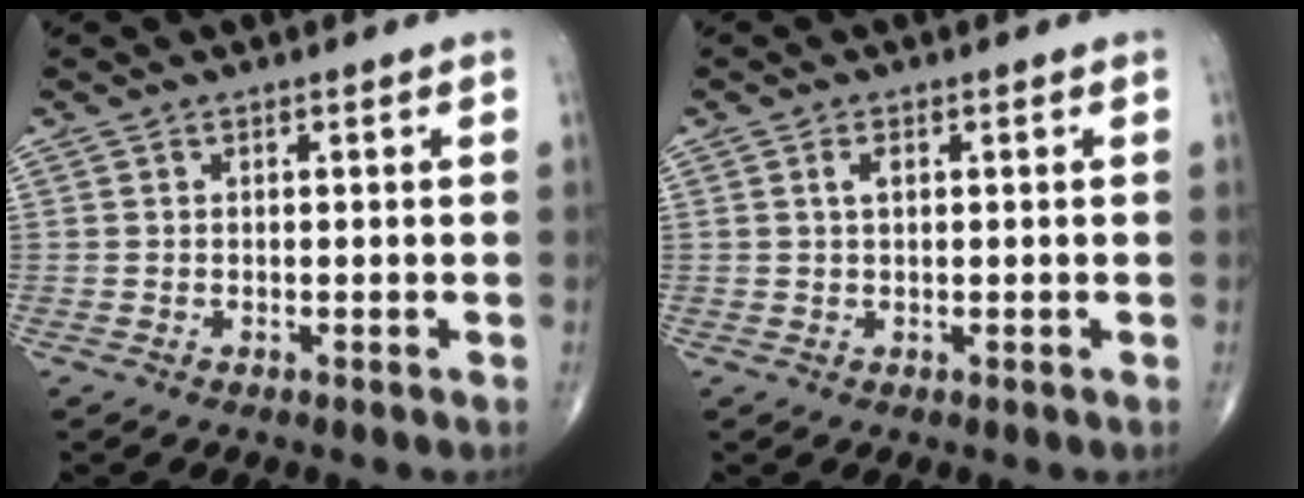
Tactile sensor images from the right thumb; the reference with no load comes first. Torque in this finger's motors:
{"motor_torque": [-0.05, 0.88, 0.21, 0.12, -0.01]}